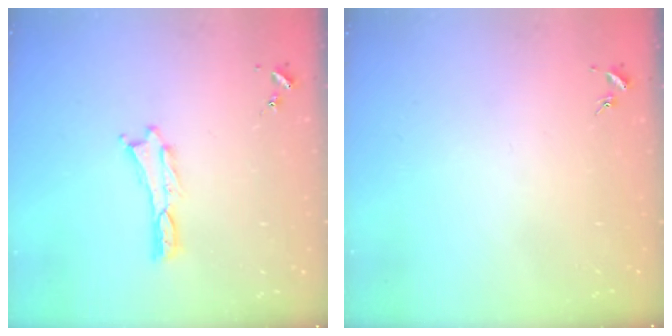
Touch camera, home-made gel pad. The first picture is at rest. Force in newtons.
{"total": 0.0}